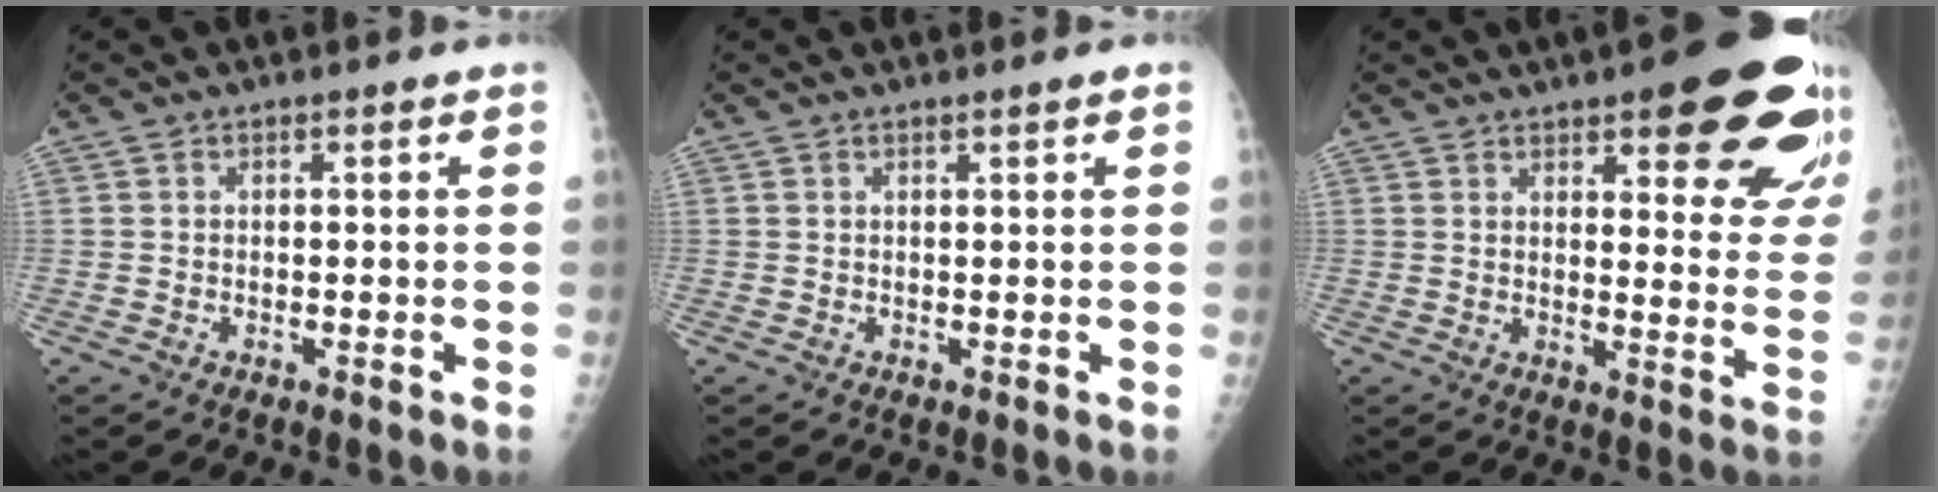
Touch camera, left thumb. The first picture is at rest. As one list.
[{"total": 1.0, "force": [0.6, 0.0, 0.7], "torque": [-0.010, -0.002, 0.011]}, {"total": 21.5, "force": [12.4, 6.5, 16.3], "torque": [-0.168, -0.049, 0.148]}]